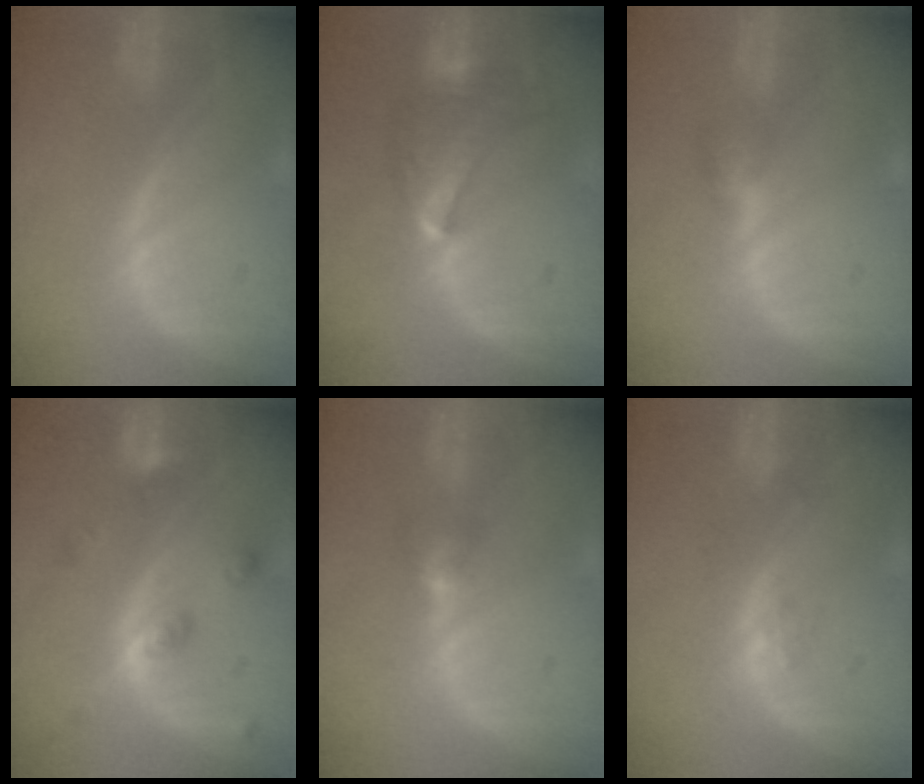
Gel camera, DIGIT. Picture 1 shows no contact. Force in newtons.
{"total": 7.0, "press": 6.7, "slide": 1.9}
{"total": 2.6, "press": 2.5, "slide": 0.7}
{"total": 5.2, "press": 4.5, "slide": 2.5}
{"total": 2.8, "press": 2.7, "slide": 0.9}
{"total": 1.6, "press": 1.6, "slide": 0.1}